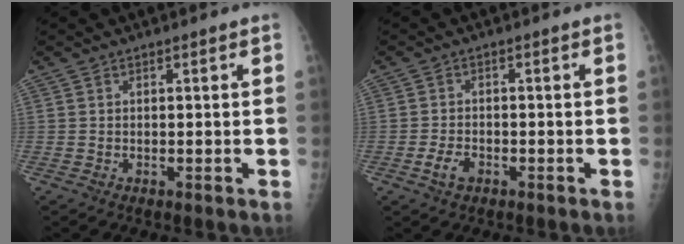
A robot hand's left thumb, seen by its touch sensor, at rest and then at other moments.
{"total": 3.0, "force": [-1.5, 1.8, 1.9], "torque": [-0.036, 0.006, -0.026]}